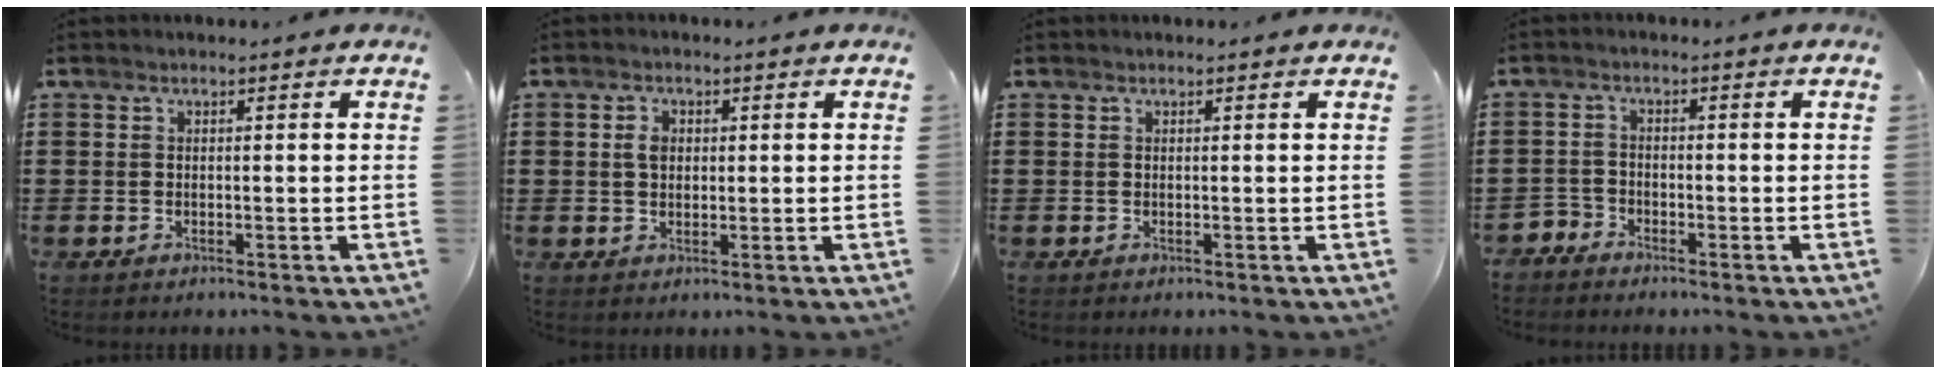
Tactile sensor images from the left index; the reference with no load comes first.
{"total": 2.1, "force": [0.5, 1.6, 1.4], "torque": [-0.031, 0.008, 0.008]}
{"total": 0.0}
{"total": 2.4, "force": [-2.3, 0.5, -0.3], "torque": [-0.003, 0.002, -0.052]}